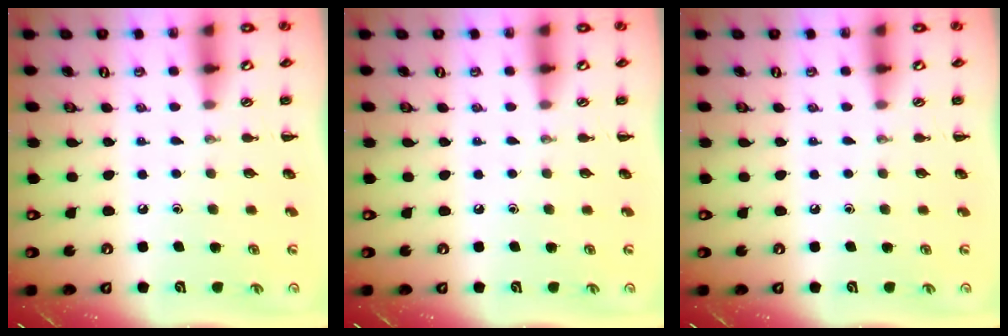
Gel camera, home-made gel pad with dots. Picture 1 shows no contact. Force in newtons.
{"total": 0.0}
{"total": 0.0}